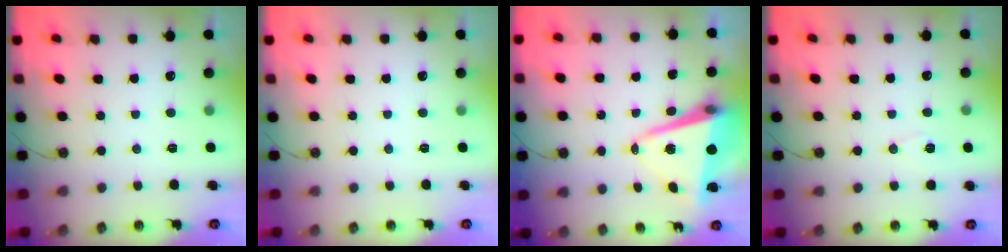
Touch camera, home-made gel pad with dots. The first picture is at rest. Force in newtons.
{"total": 0.0}
{"total": 10.6, "press": 10.4, "slide": 1.9}
{"total": 6.0, "press": 4.8, "slide": 3.6}